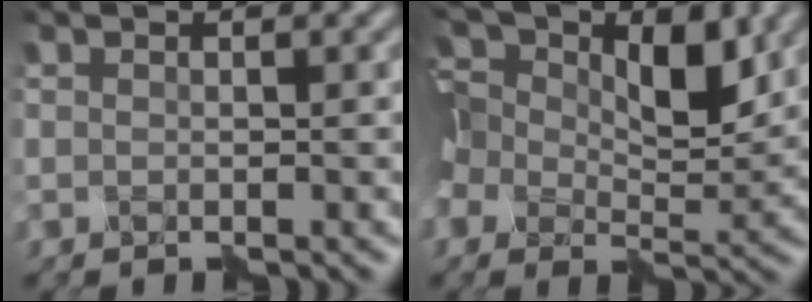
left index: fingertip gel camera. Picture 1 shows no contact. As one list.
[{"total": 10.5, "force": [3.2, 6.2, 7.8], "torque": [-0.164, 0.012, 0.046]}]